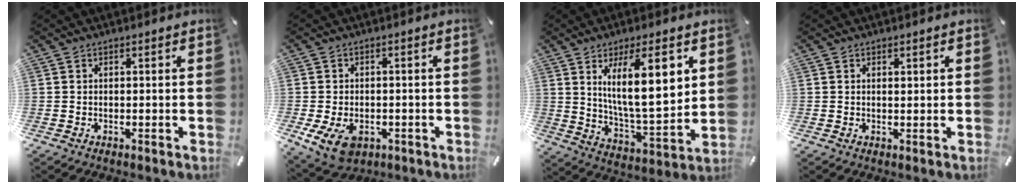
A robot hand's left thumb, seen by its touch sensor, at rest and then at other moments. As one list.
[{"total": 7.2, "force": [-2.7, 5.1, 4.3], "torque": [-0.092, 0.007, -0.050]}, {"total": 17.1, "force": [6.7, 5.9, 14.6], "torque": [-0.235, -0.017, 0.103]}, {"total": 0.7, "force": [0.3, 0.4, 0.5], "torque": [-0.010, 0.003, 0.004]}]